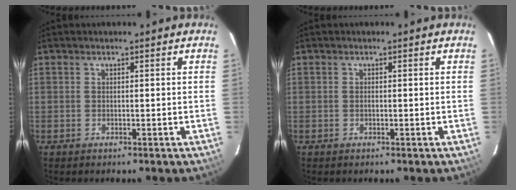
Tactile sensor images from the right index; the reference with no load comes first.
{"total": 0.0}